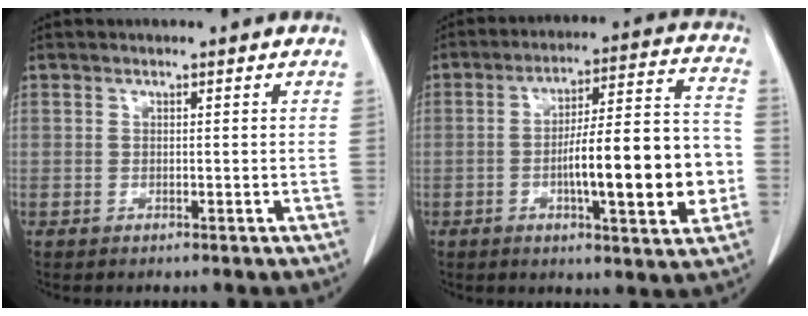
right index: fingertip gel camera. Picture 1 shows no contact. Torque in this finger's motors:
{"motor_torque": [1.33, -0.81, 0.43, 0.17]}